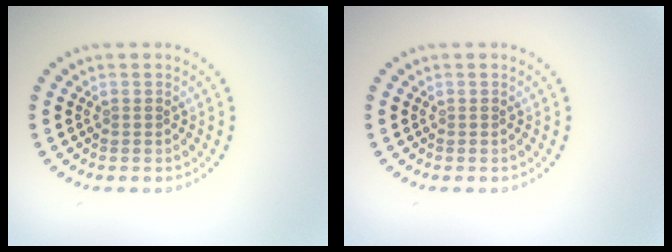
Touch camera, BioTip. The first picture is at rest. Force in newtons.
{"total": 0.0}